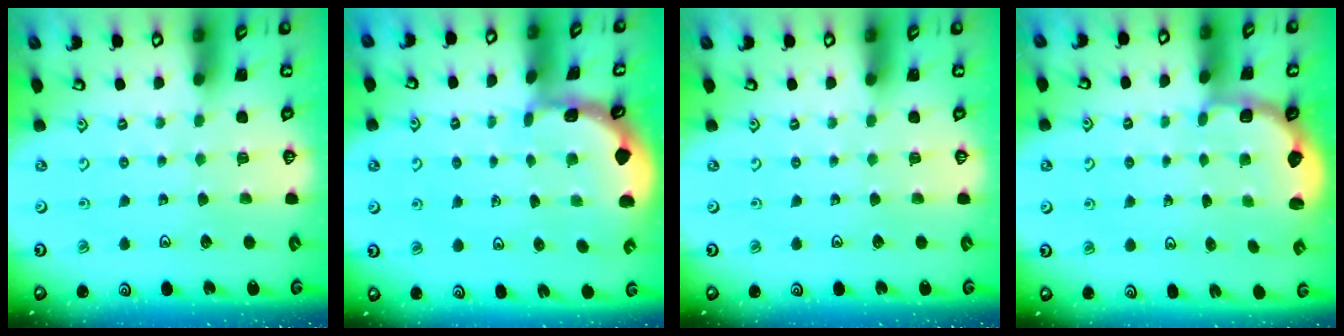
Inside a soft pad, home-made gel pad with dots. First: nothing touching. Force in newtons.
{"total": 1.5, "press": 1.5, "slide": 0.1}
{"total": 0.0}
{"total": 2.7, "press": 2.3, "slide": 1.5}